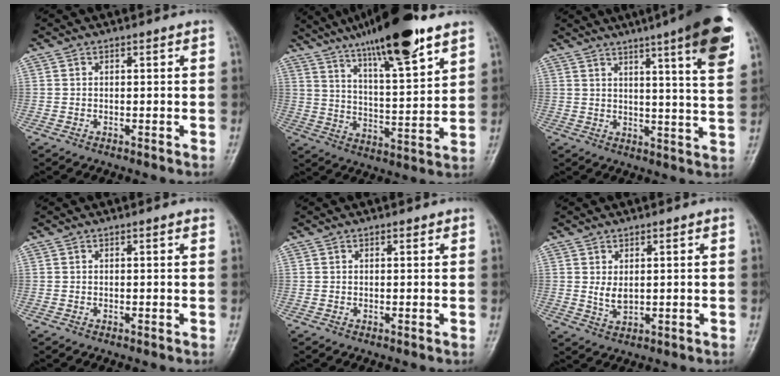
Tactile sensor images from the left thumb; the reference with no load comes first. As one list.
[{"total": 19.6, "force": [13.3, 3.5, 13.9], "torque": [-0.212, -0.052, 0.221]}, {"total": 17.1, "force": [9.9, 1.7, 13.8], "torque": [-0.169, -0.033, 0.118]}, {"total": 0.8, "force": [0.5, 0.2, 0.6], "torque": [-0.007, 0.000, 0.004]}, {"total": 0.9, "force": [0.6, 0.5, 0.4], "torque": [-0.001, -0.002, 0.005]}, {"total": 3.3, "force": [0.9, 1.9, 2.5], "torque": [-0.038, -0.014, 0.023]}]